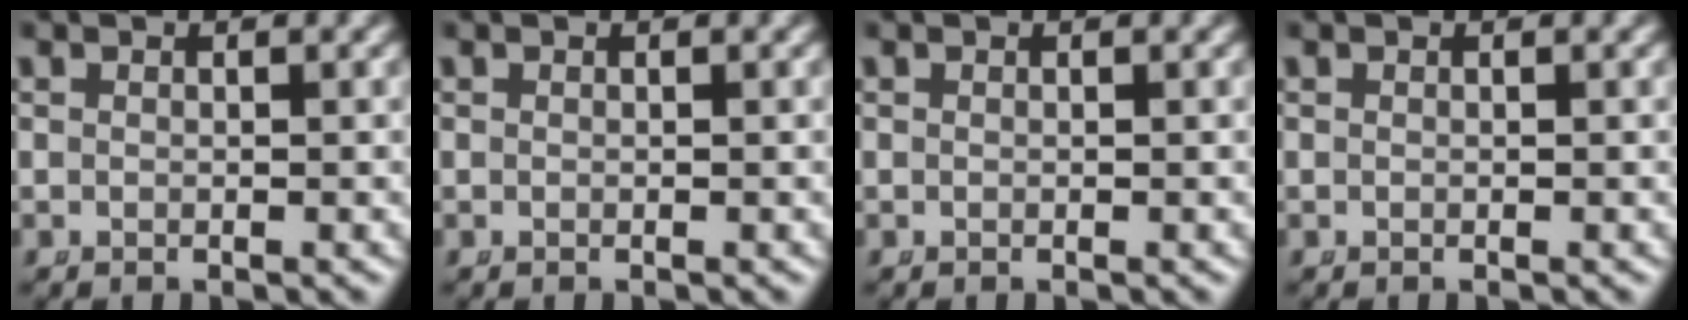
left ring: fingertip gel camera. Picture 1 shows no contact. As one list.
[{"total": 0.0}, {"total": 0.0}, {"total": 0.0}]